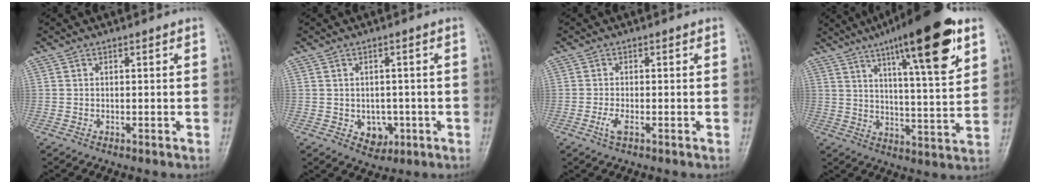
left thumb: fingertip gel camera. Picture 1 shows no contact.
{"total": 4.5, "force": [-1.1, 3.5, 2.5], "torque": [-0.012, 0.004, -0.005]}
{"total": 2.2, "force": [-0.9, 0.8, 1.9], "torque": [-0.047, -0.002, -0.018]}
{"total": 20.3, "force": [11.0, 4.3, 16.5], "torque": [-0.229, -0.034, 0.167]}